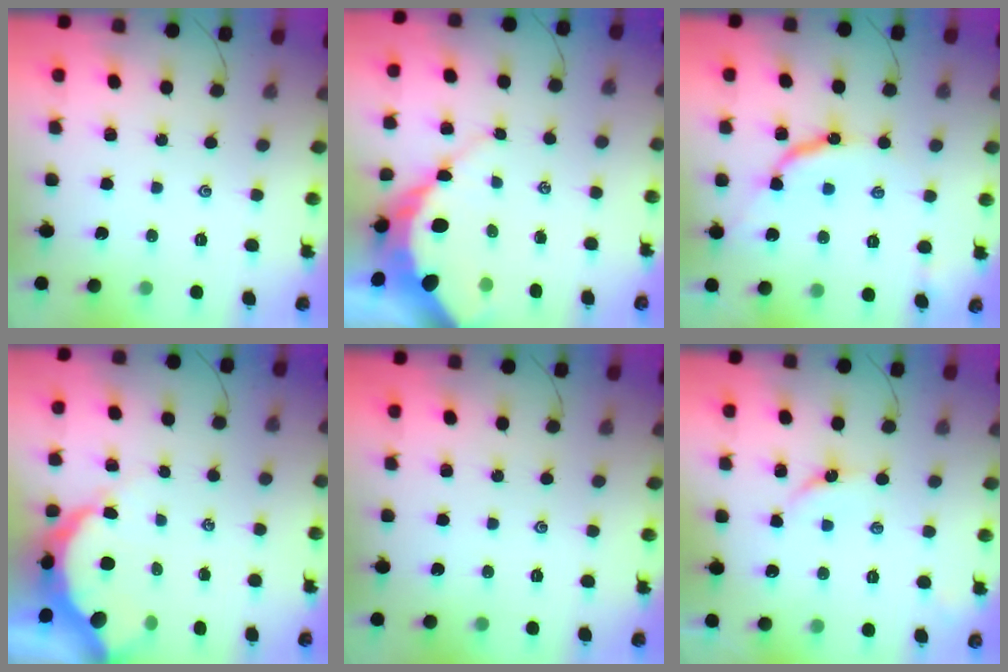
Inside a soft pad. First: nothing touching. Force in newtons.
{"total": 10.3, "press": 10.3, "slide": 0.9}
{"total": 8.7, "press": 8.7, "slide": 0.4}
{"total": 8.6, "press": 8.6, "slide": 0.8}
{"total": 0.0}
{"total": 5.1, "press": 5.0, "slide": 0.8}